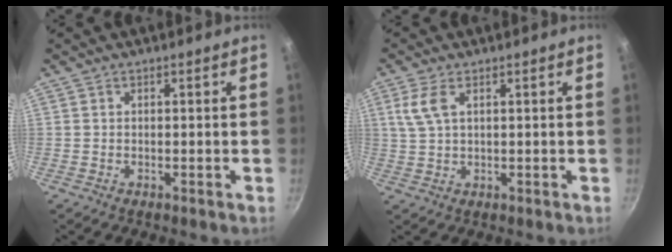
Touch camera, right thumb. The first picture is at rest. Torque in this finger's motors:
{"motor_torque": [-0.42, 0.51, -0.18, 0.02, 0.03]}